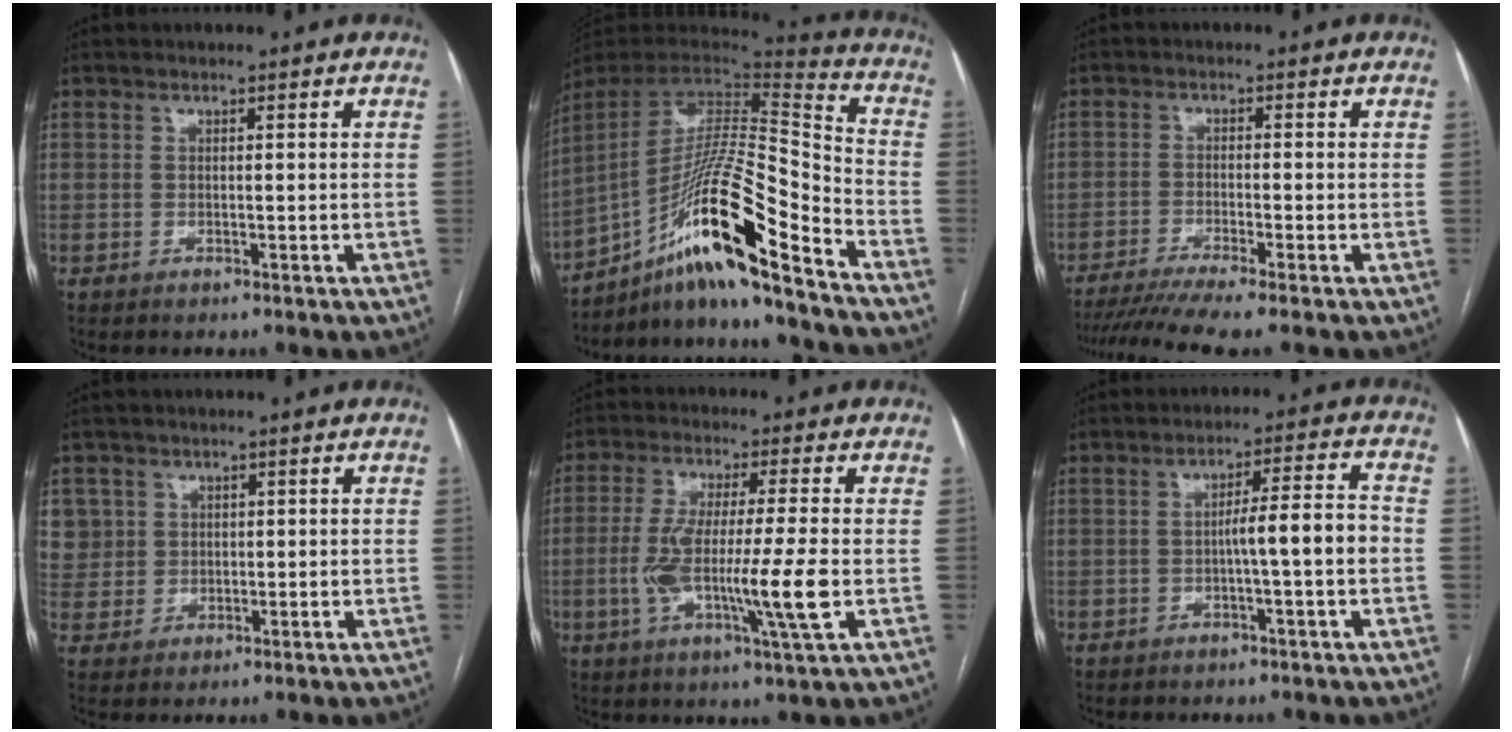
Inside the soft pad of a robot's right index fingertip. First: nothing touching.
{"total": 20.4, "force": [-13.2, 0.3, 15.5], "torque": [-0.288, 0.002, -0.240]}
{"total": 8.2, "force": [-6.7, -1.1, 4.6], "torque": [-0.069, -0.017, -0.108]}
{"total": 6.2, "force": [2.4, 5.8, 0.2], "torque": [0.001, 0.011, 0.058]}
{"total": 12.2, "force": [-2.1, 0.0, 12.0], "torque": [-0.233, -0.013, -0.043]}
{"total": 6.4, "force": [-1.1, -0.2, 6.4], "torque": [-0.095, 0.015, -0.016]}